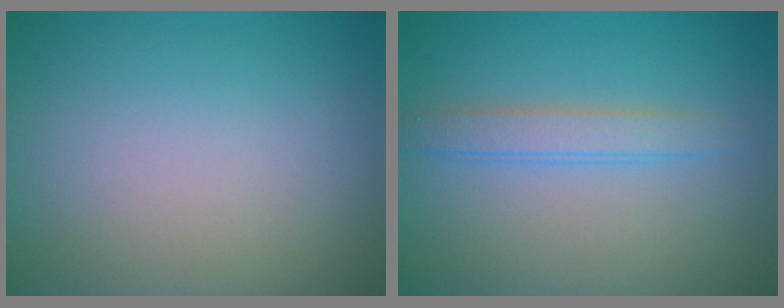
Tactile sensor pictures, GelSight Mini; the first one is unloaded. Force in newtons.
{"total": 2.2, "press": 2.2, "slide": 0.1}